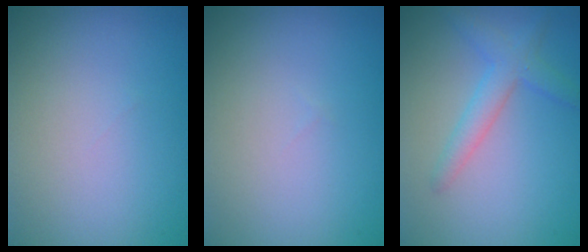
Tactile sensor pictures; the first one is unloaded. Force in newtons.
{"total": 0.0}
{"total": 2.9, "press": 2.9, "slide": 0.1}